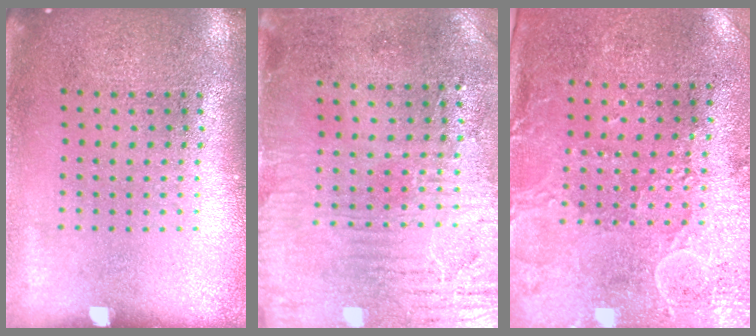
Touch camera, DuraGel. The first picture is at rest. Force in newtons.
{"total": 3.1, "press": 2.6, "slide": 1.8}
{"total": 2.9, "press": 2.3, "slide": 1.7}